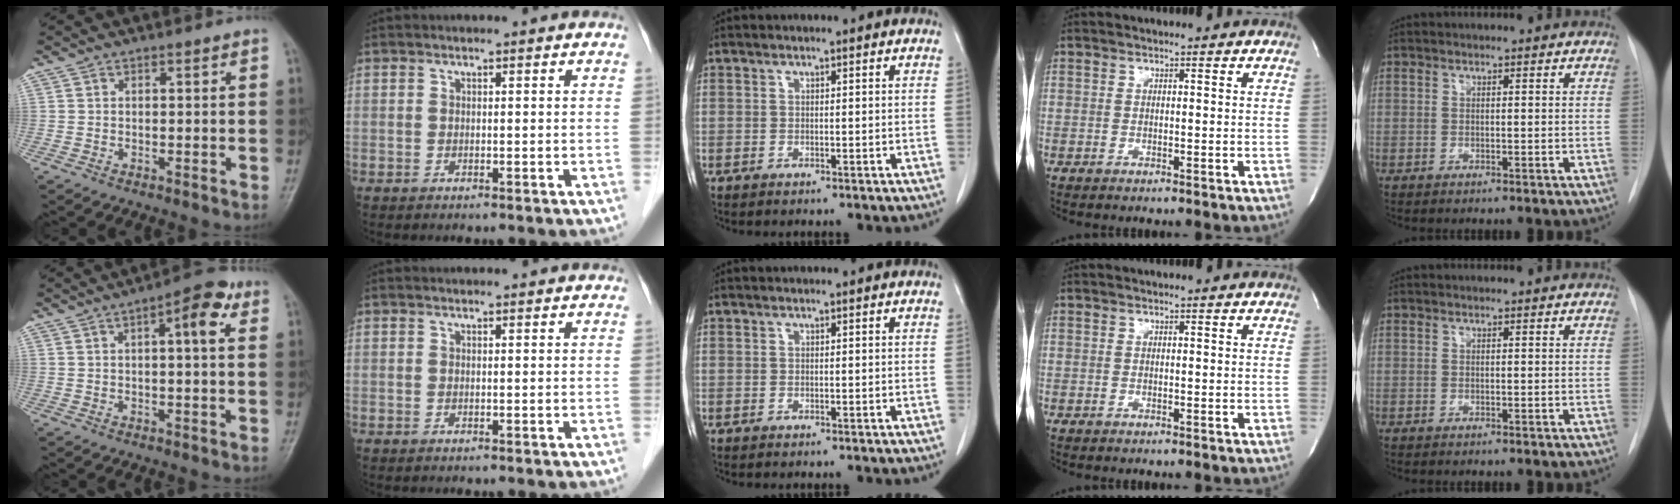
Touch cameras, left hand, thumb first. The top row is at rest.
{"thumb": {"total": 7.3, "force": [2.5, 2.2, 6.5], "torque": [-0.083, 0.012, 0.026]}, "index": {"total": 1.8, "force": [1.7, 0.3, 0.5], "torque": [-0.013, 0.019, 0.021]}}